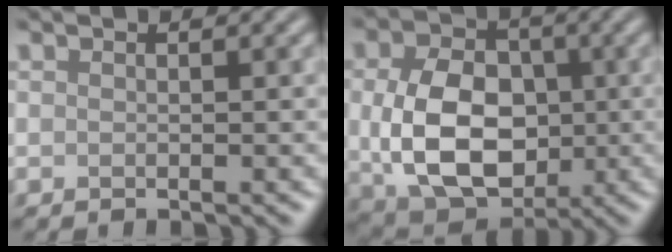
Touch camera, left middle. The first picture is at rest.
{"total": 10.1, "force": [-0.3, 7.2, 7.0], "torque": [-0.145, -0.014, 0.000]}